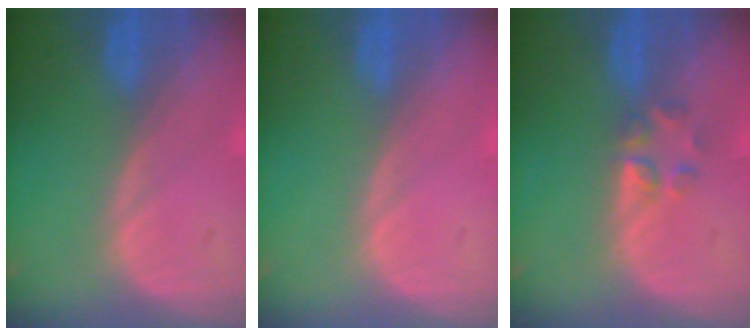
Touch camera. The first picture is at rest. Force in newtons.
{"total": 0.0}
{"total": 2.6, "press": 2.6, "slide": 0.2}